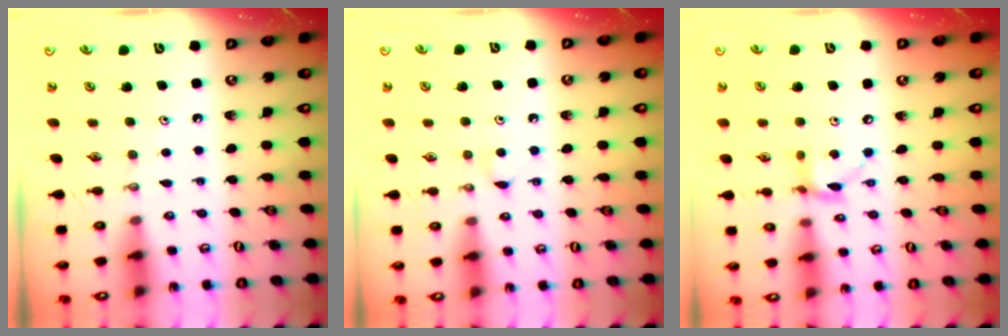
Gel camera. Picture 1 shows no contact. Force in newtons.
{"total": 3.7, "press": 3.6, "slide": 0.6}
{"total": 8.1, "press": 8.0, "slide": 0.2}